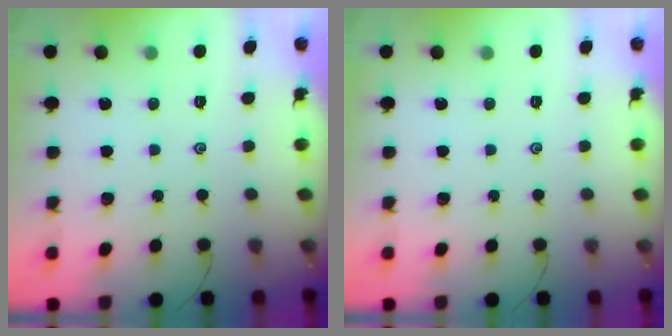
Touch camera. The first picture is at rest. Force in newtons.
{"total": 0.0}